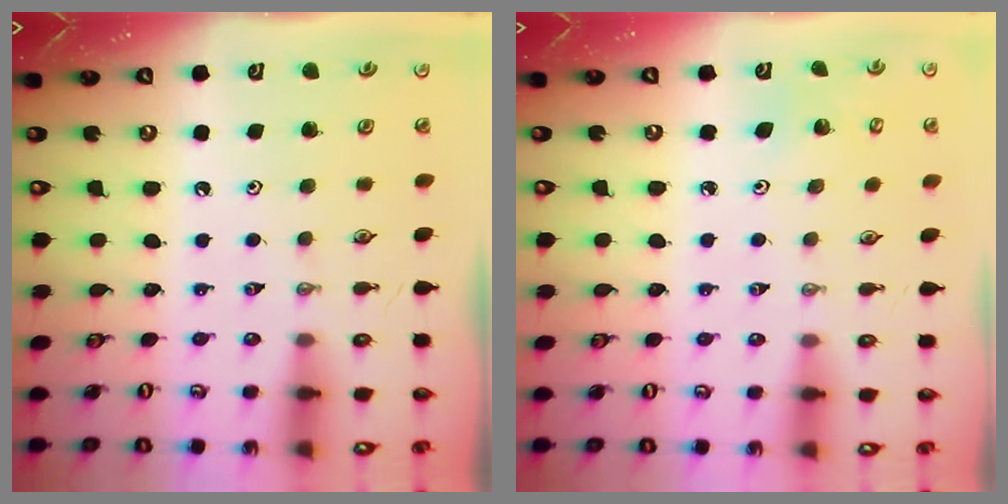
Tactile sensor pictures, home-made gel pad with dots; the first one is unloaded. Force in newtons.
{"total": 4.0, "press": 3.9, "slide": 0.5}